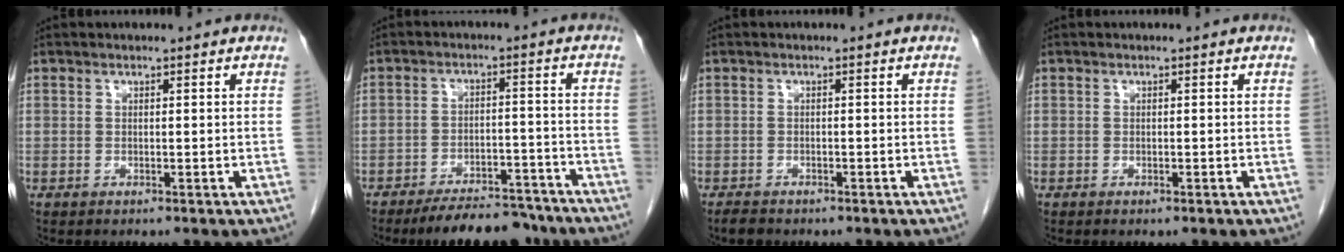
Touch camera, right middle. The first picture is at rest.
{"total": 11.0, "force": [-9.7, 3.4, 4.0], "torque": [-0.042, 0.011, -0.140]}
{"total": 1.8, "force": [-1.5, 0.7, 0.6], "torque": [-0.019, -0.003, -0.021]}
{"total": 0.5, "force": [-0.4, 0.2, 0.3], "torque": [-0.010, -0.002, -0.003]}